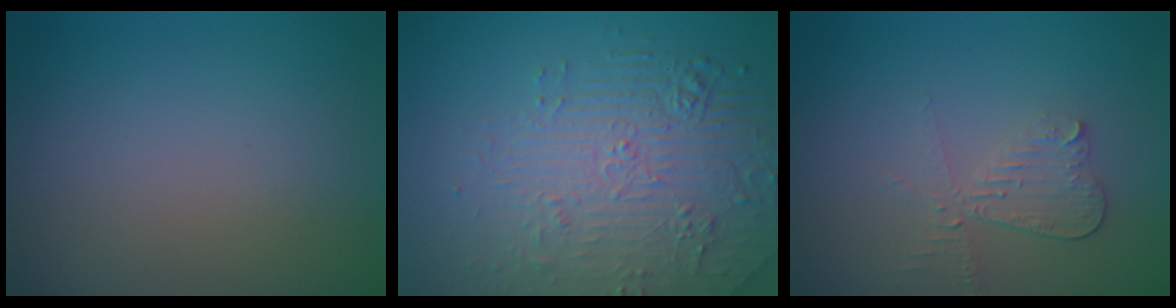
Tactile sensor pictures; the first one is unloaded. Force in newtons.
{"total": 4.5, "press": 4.2, "slide": 1.7}
{"total": 2.5, "press": 2.3, "slide": 0.9}